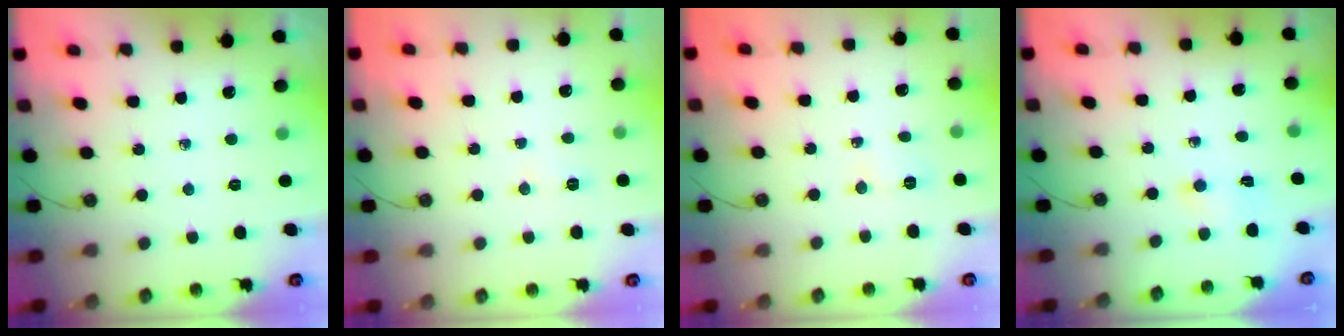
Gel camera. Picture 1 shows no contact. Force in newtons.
{"total": 4.2, "press": 4.2, "slide": 0.4}
{"total": 3.3, "press": 3.2, "slide": 0.9}
{"total": 1.9, "press": 1.7, "slide": 0.7}